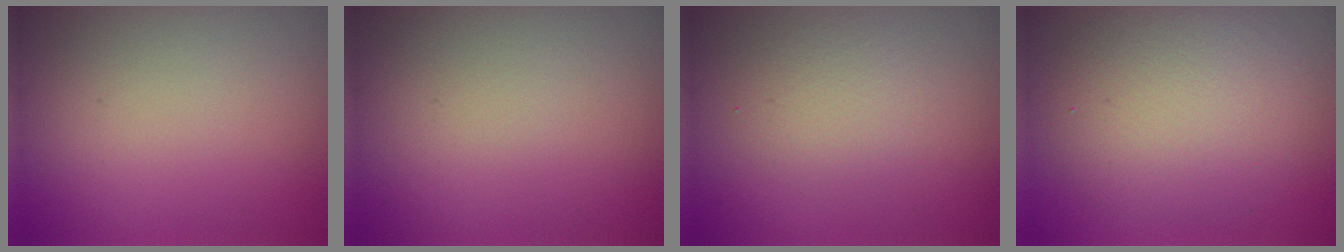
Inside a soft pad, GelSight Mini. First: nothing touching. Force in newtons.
{"total": 0.0}
{"total": 2.1, "press": 2.1, "slide": 0.0}
{"total": 6.1, "press": 6.1, "slide": 0.3}